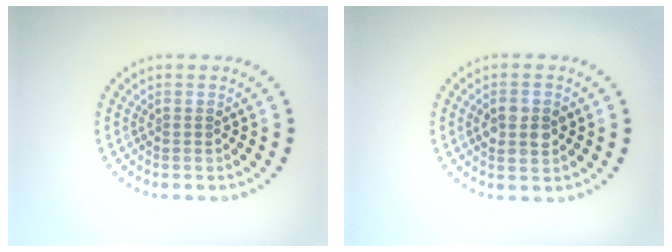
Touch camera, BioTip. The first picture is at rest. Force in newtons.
{"total": 2.8, "press": 2.8, "slide": 0.0}